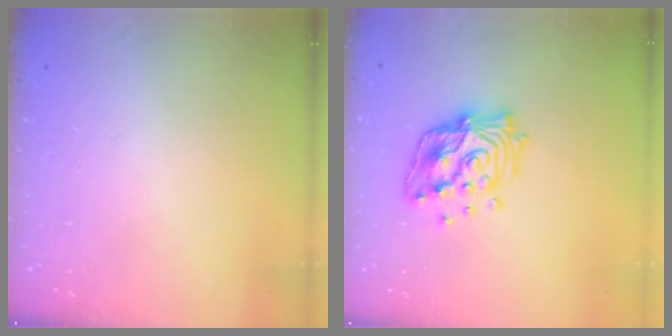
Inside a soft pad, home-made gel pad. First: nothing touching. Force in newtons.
{"total": 17.5, "press": 17.2, "slide": 2.8}